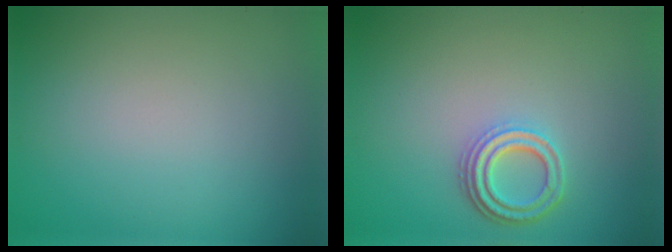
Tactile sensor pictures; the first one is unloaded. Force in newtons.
{"total": 3.3, "press": 2.7, "slide": 2.0}